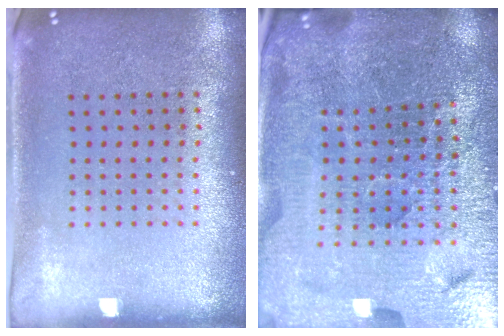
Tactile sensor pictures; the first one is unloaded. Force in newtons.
{"total": 5.2, "press": 4.9, "slide": 1.7}